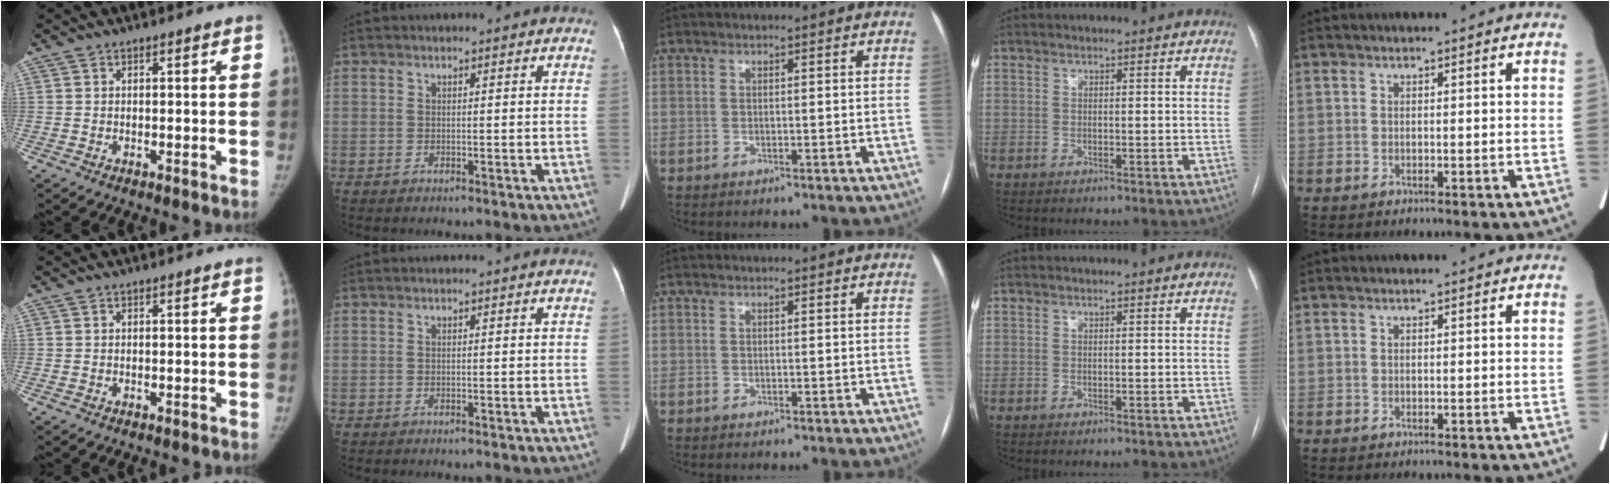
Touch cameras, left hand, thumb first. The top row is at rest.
{}